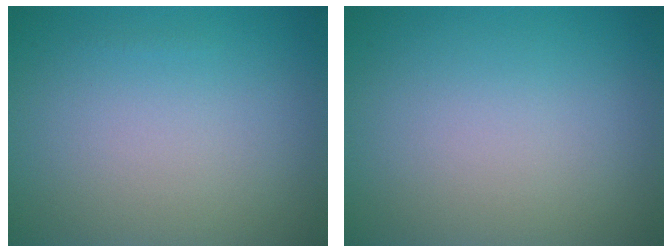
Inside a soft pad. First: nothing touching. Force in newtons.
{"total": 0.0}